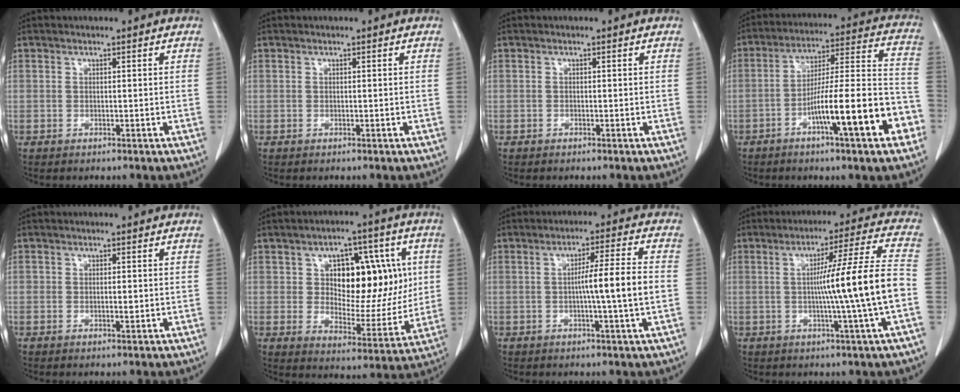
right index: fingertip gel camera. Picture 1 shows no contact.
{"total": 0.0}
{"total": 0.0}
{"total": 17.3, "force": [-7.2, 1.4, 15.7], "torque": [-0.229, 0.015, -0.112]}
{"total": 1.2, "force": [-0.2, 0.6, 1.1], "torque": [-0.016, 0.001, -0.003]}
{"total": 16.6, "force": [3.5, 8.9, 13.6], "torque": [-0.196, 0.022, 0.062]}
{"total": 7.9, "force": [-0.9, -0.9, 7.8], "torque": [-0.122, 0.004, -0.016]}
{"total": 13.2, "force": [-1.7, -2.3, 12.9], "torque": [-0.200, -0.001, -0.028]}